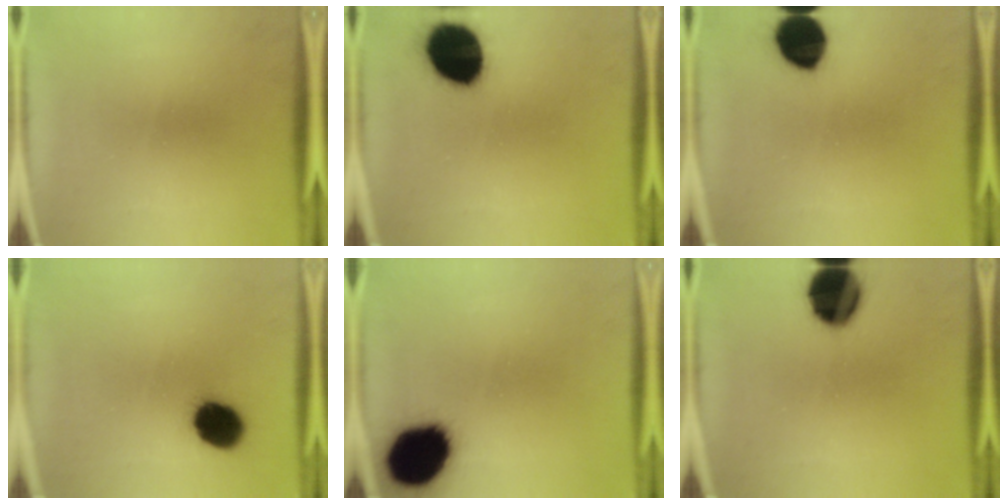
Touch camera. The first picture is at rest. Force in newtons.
{"total": 18.5}
{"total": 12.8}
{"total": 11.7}
{"total": 18.7}
{"total": 16.1}